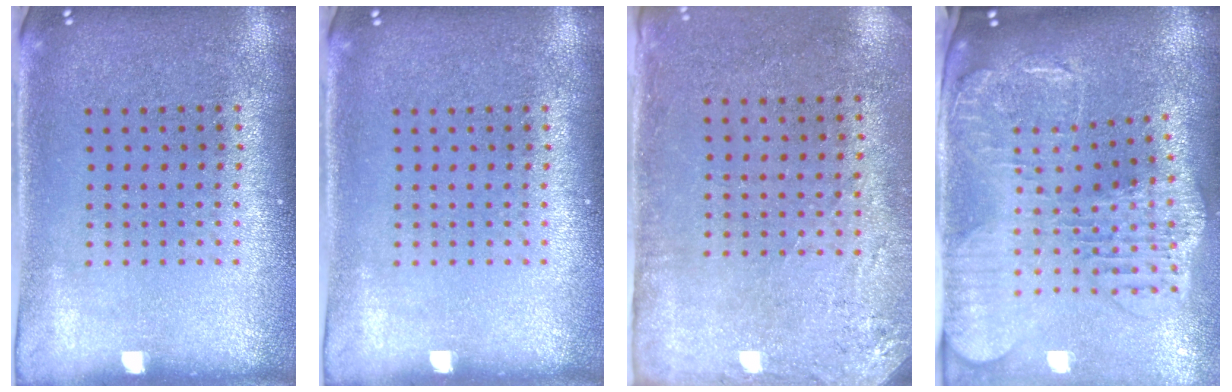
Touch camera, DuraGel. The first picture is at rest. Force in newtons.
{"total": 0.0}
{"total": 2.8, "press": 2.3, "slide": 1.6}
{"total": 2.8, "press": 2.4, "slide": 1.4}